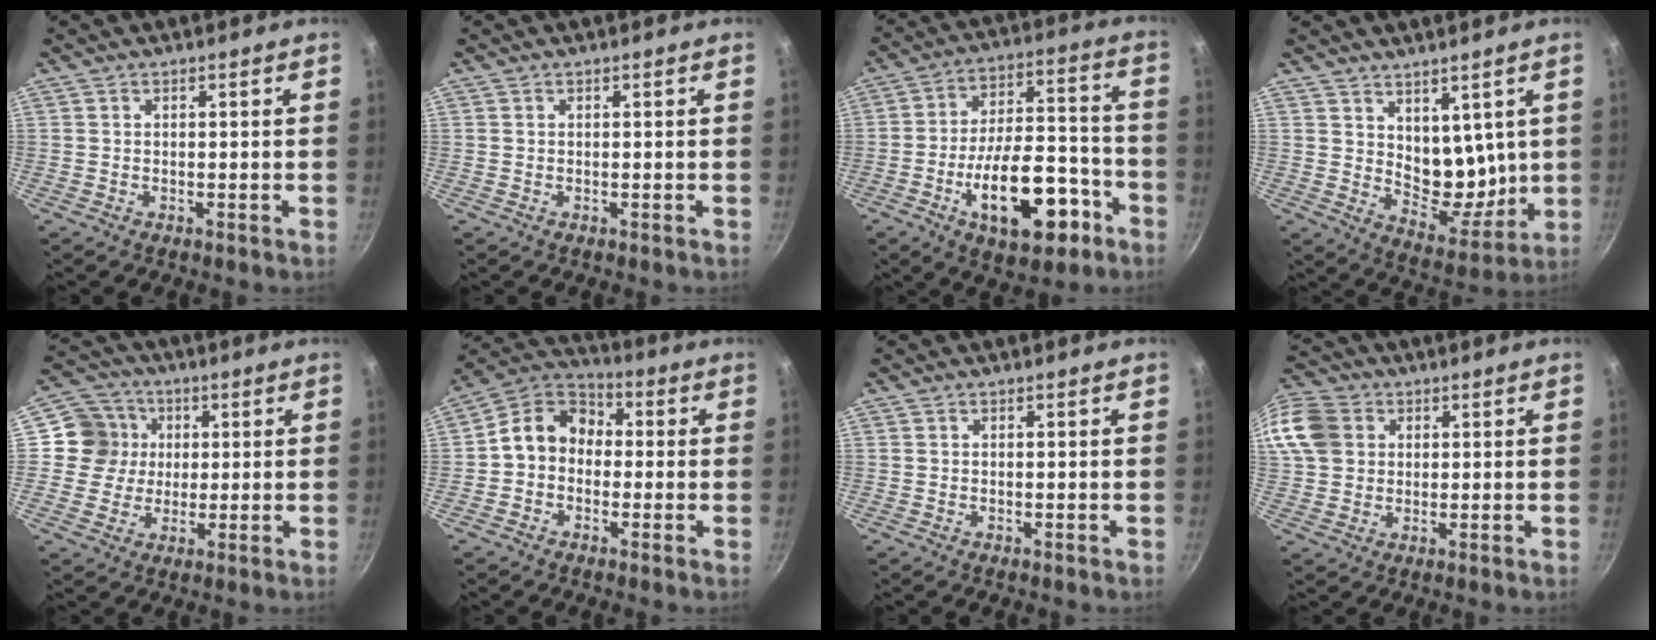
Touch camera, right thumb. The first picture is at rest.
{"total": 0.0}
{"total": 19.5, "force": [-8.3, 9.3, 15.0], "torque": [-0.200, 0.063, -0.117]}
{"total": 9.9, "force": [3.8, 6.3, 6.5], "torque": [-0.067, -0.049, 0.073]}
{"total": 8.7, "force": [1.3, 8.4, 2.0], "torque": [0.003, 0.015, 0.007]}
{"total": 9.6, "force": [-0.4, 7.9, 5.4], "torque": [-0.058, 0.036, -0.034]}
{"total": 0.0}
{"total": 17.3, "force": [4.4, 14.5, 8.3], "torque": [-0.201, 0.034, 0.079]}